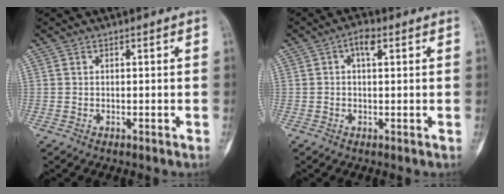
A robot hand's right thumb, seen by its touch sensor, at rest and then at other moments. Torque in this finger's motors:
{"motor_torque": [0.04, 0.03, 0.08, -0.08, 0.03]}